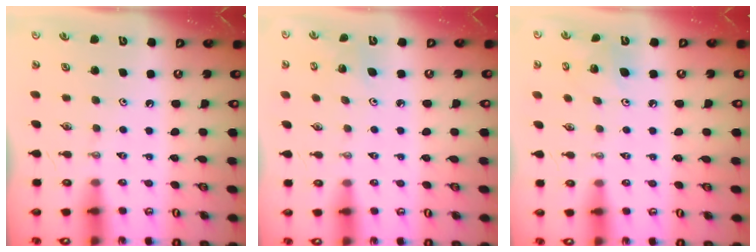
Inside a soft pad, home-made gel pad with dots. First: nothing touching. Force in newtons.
{"total": 2.8, "press": 2.8, "slide": 0.4}
{"total": 7.4, "press": 7.0, "slide": 2.4}